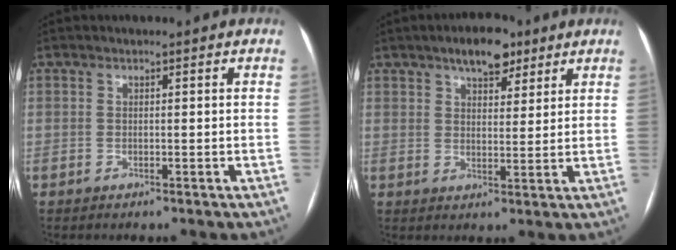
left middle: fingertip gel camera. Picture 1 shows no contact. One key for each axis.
{"total": 6.6, "fx": 4.5, "fy": 2.9, "fz": 4.0, "tx": -0.054, "ty": 0.010, "tz": 0.068}